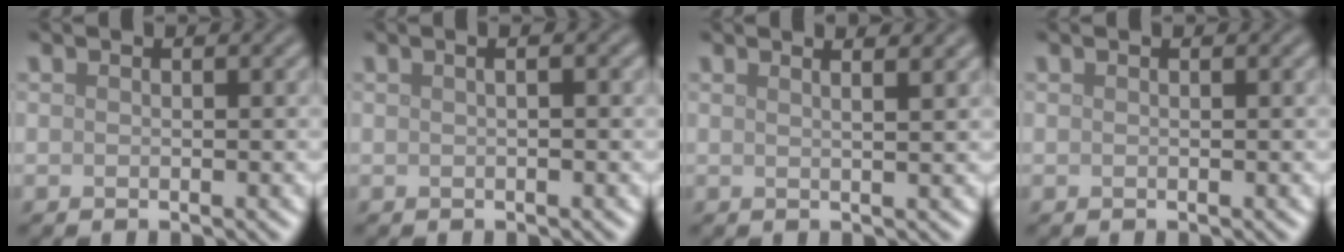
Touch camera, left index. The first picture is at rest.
{"total": 1.6, "force": [0.5, 0.6, 1.4], "torque": [-0.007, -0.001, -0.005]}
{"total": 3.8, "force": [2.4, 1.7, 2.4], "torque": [-0.002, 0.029, -0.009]}
{"total": 0.0}